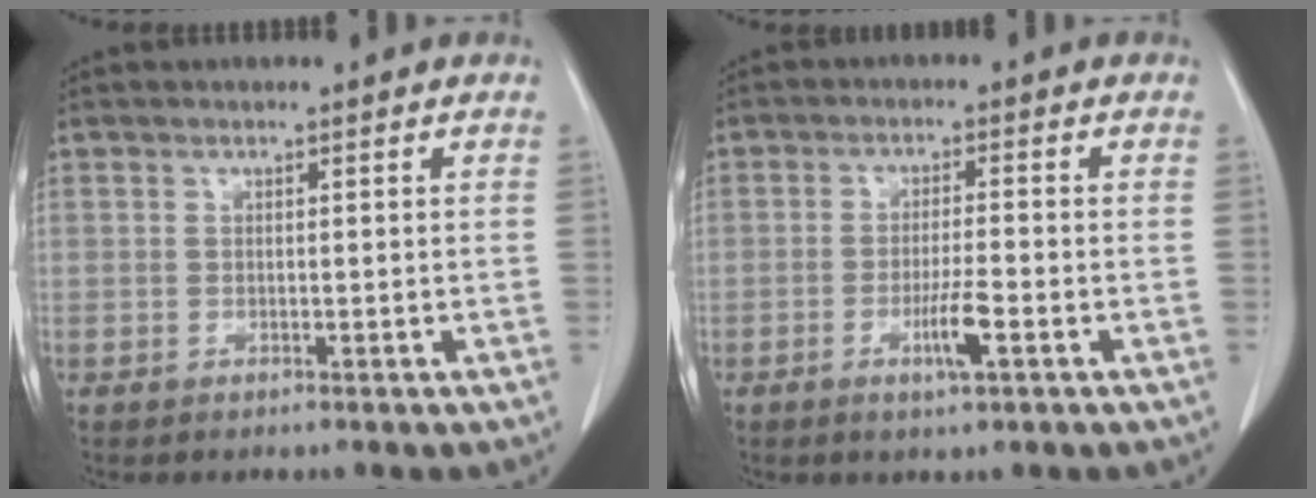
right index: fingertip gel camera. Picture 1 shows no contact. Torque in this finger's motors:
{"motor_torque": [1.24, -0.28, 0.23, 0.07]}